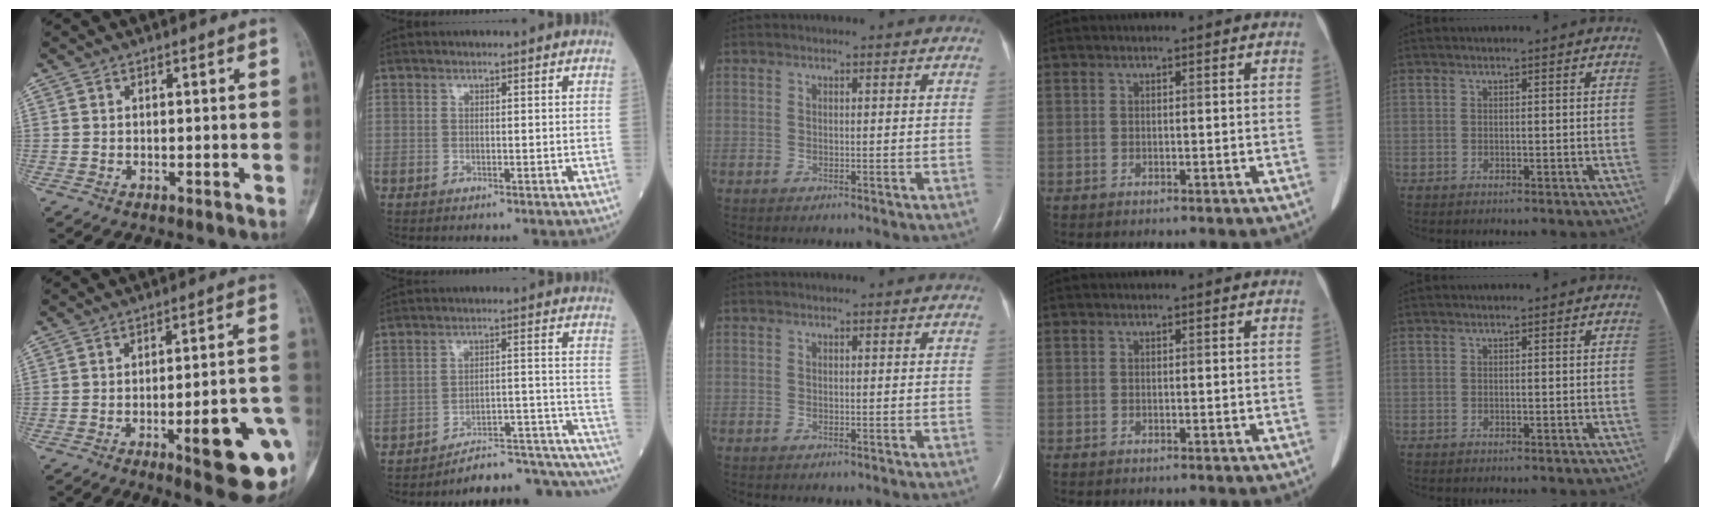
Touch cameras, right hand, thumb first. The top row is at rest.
{"thumb": {"total": 15.7, "force": [-5.4, 3.4, 14.3], "torque": [-0.150, 0.026, -0.064]}, "index": {"total": 18.2, "force": [-17.9, 1.1, 3.4], "torque": [0.014, 0.050, -0.238]}}